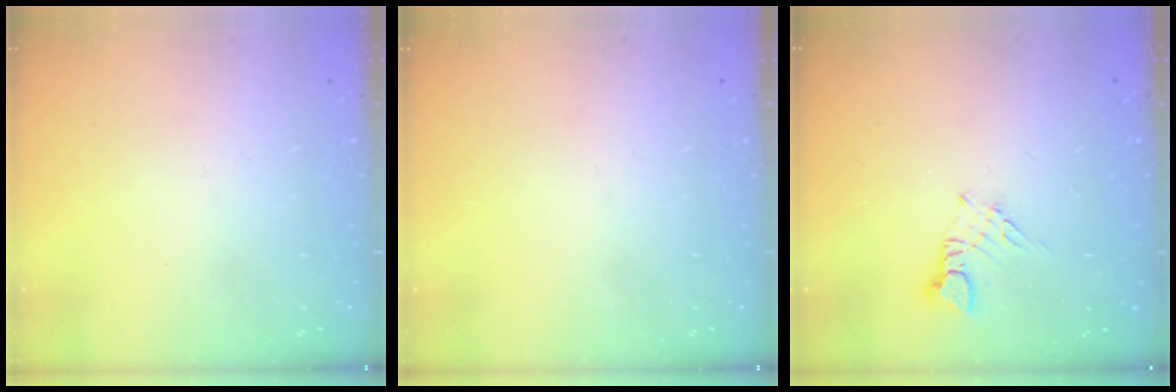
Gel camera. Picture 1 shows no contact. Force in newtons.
{"total": 0.0}
{"total": 2.5, "press": 2.5, "slide": 0.3}